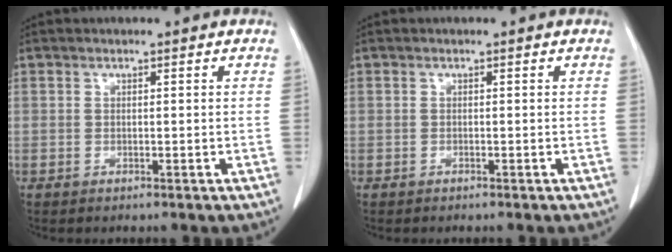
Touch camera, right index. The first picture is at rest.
{"total": 0.0}